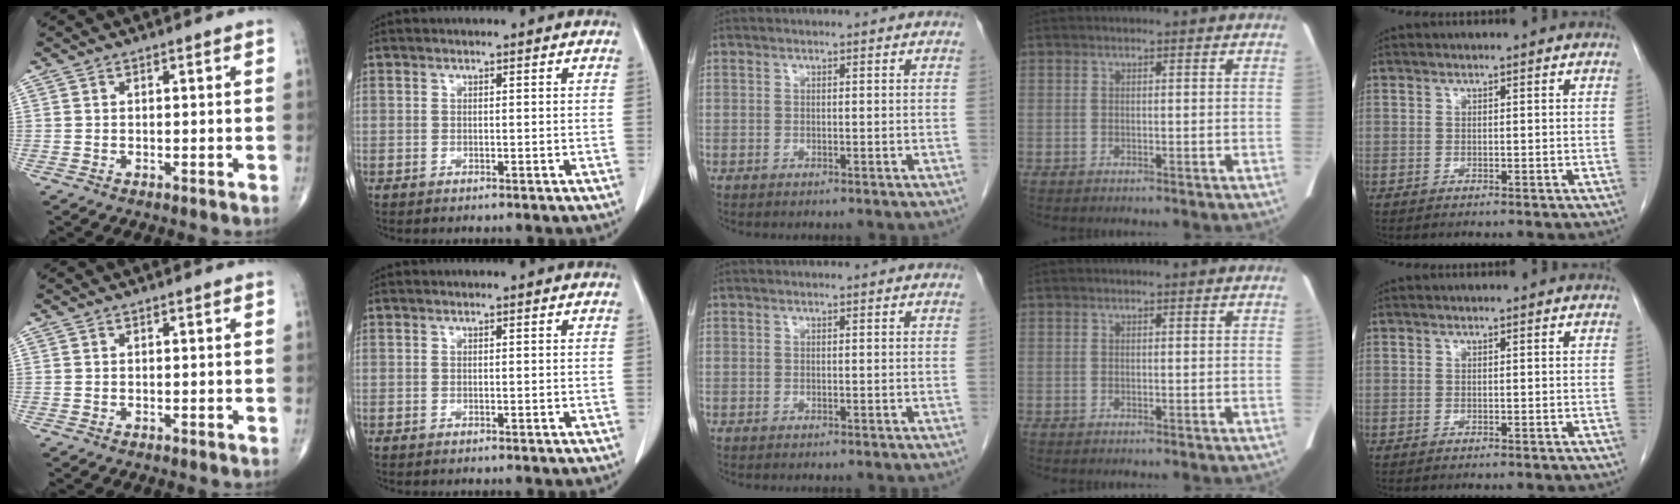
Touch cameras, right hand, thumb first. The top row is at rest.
{}